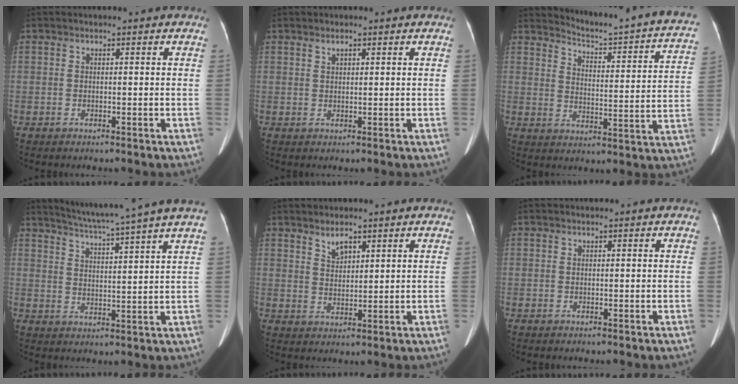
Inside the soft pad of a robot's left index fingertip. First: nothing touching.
{"total": 1.0, "force": [0.7, 0.4, 0.6], "torque": [-0.014, 0.006, 0.015]}
{"total": 19.9, "force": [18.6, 1.1, 7.1], "torque": [-0.097, -0.080, 0.221]}
{"total": 12.8, "force": [11.1, -2.3, 6.0], "torque": [-0.106, -0.012, 0.156]}
{"total": 3.0, "force": [2.2, 1.2, 1.6], "torque": [-0.036, 0.002, 0.048]}
{"total": 0.0}